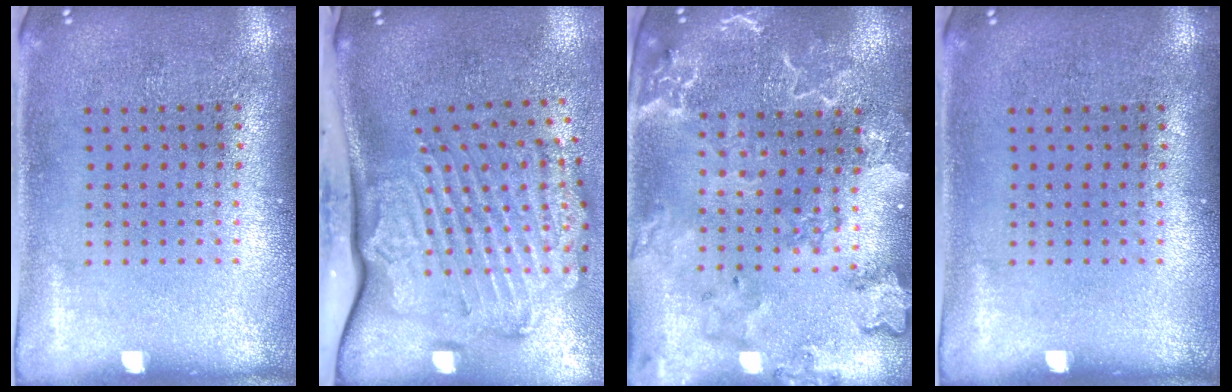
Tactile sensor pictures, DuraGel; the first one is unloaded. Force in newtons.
{"total": 3.6, "press": 2.4, "slide": 2.6}
{"total": 2.6, "press": 2.4, "slide": 0.8}
{"total": 0.0}